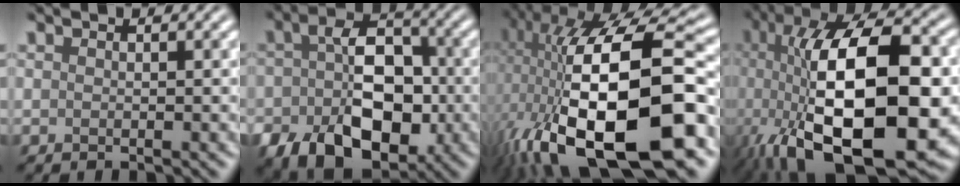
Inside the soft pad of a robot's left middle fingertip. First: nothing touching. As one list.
[{"total": 10.5, "force": [-3.1, 6.8, 7.4], "torque": [-0.131, -0.015, -0.045]}, {"total": 18.9, "force": [-3.0, 7.8, 17.0], "torque": [-0.297, 0.004, -0.047]}, {"total": 16.7, "force": [-2.4, 7.1, 14.9], "torque": [-0.248, -0.006, -0.040]}]